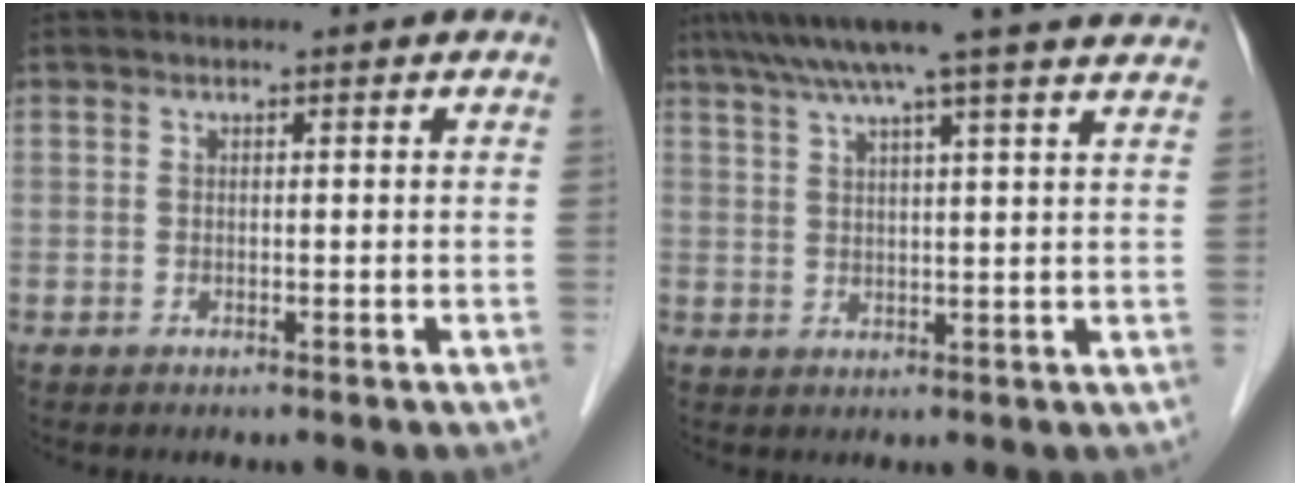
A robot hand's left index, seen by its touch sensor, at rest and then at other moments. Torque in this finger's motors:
{"motor_torque": [0.17, -0.21, 0.13, -0.01]}